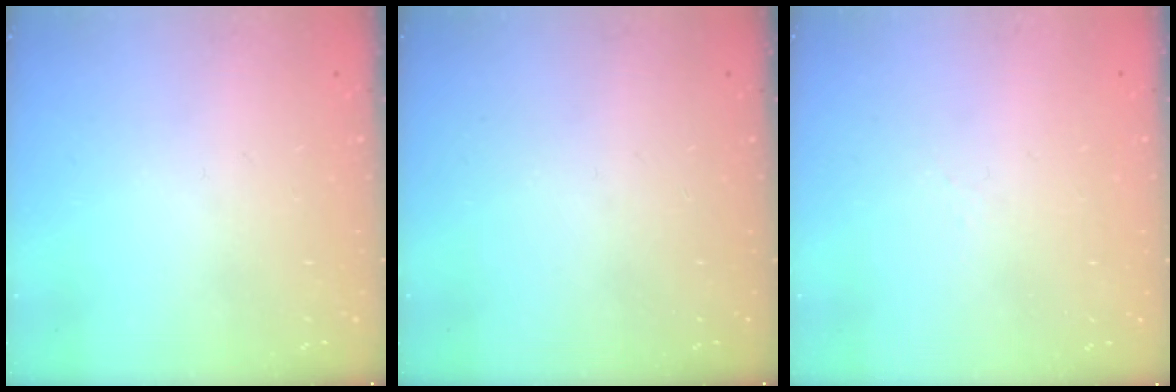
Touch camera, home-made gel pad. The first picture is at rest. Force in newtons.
{"total": 0.0}
{"total": 2.7, "press": 2.6, "slide": 0.7}